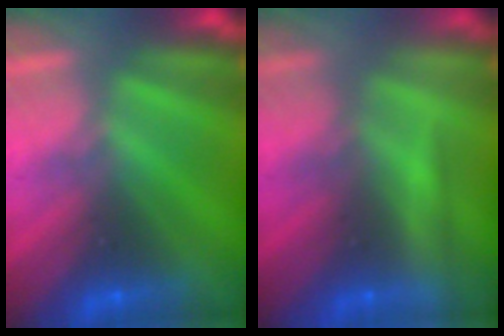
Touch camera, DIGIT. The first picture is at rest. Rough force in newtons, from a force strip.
{"total": 2.1}